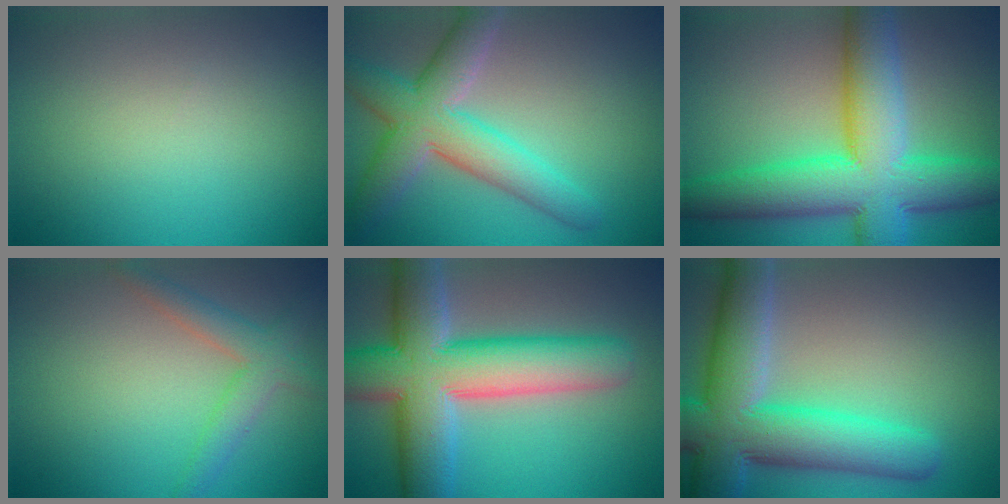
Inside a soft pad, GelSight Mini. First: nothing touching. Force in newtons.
{"total": 6.9, "press": 6.9, "slide": 0.4}
{"total": 12.5, "press": 12.5, "slide": 0.2}
{"total": 3.0, "press": 3.0, "slide": 0.1}
{"total": 12.0, "press": 12.0, "slide": 0.6}
{"total": 10.8, "press": 10.7, "slide": 0.8}